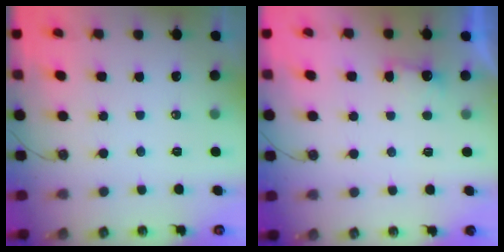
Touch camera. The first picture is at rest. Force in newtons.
{"total": 2.3, "press": 2.1, "slide": 0.9}